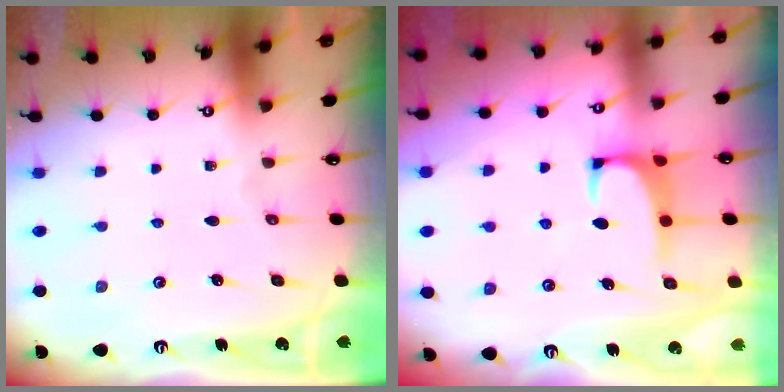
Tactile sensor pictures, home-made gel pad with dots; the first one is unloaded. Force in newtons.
{"total": 0.7, "press": 0.4, "slide": 0.6}